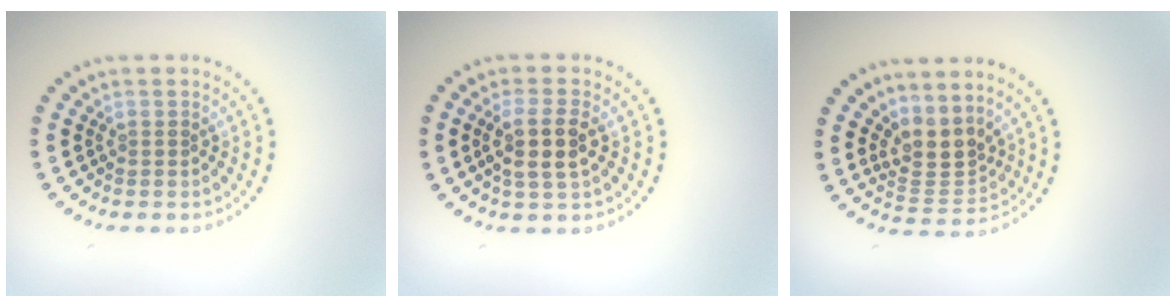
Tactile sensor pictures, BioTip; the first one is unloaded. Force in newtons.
{"total": 3.2, "press": 2.9, "slide": 1.2}
{"total": 3.3, "press": 2.5, "slide": 2.2}